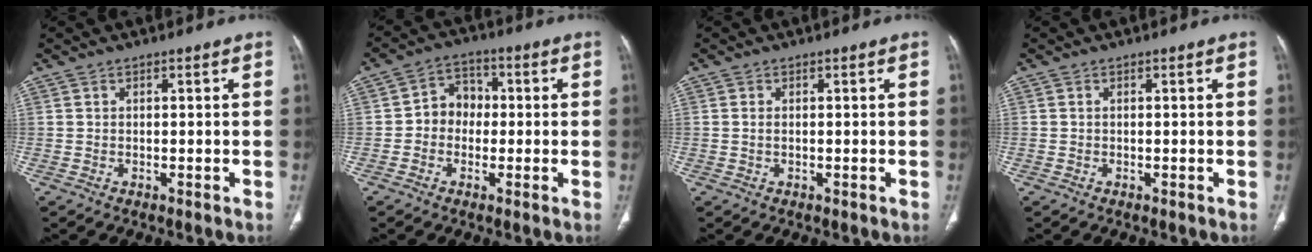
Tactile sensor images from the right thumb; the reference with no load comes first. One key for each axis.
{"total": 6.2, "fx": -0.5, "fy": 5.4, "fz": 3.2, "tx": -0.022, "ty": 0.023, "tz": -0.022}
{"total": 0.7, "fx": 0.0, "fy": 0.4, "fz": 0.6, "tx": -0.016, "ty": 0.000, "tz": 0.000}
{"total": 0.0}